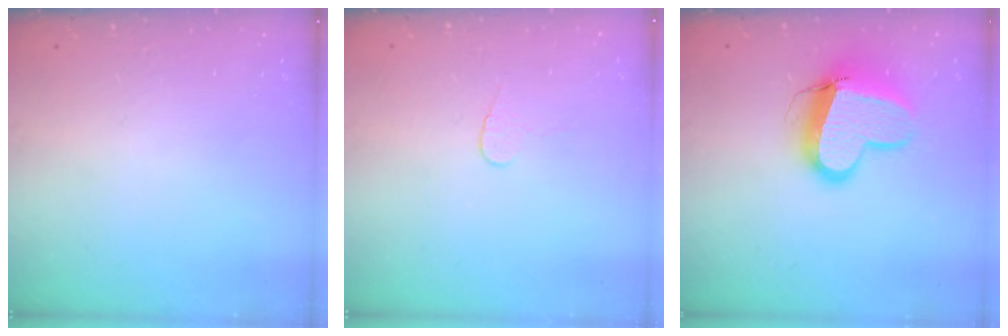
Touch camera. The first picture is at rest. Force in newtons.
{"total": 3.7, "press": 3.7, "slide": 0.4}
{"total": 13.6, "press": 13.5, "slide": 1.7}